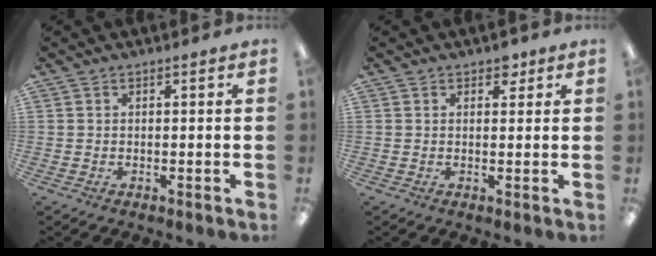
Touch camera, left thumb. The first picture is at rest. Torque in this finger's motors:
{"motor_torque": [0.16, 0.00, 0.29, -0.47, 0.00]}